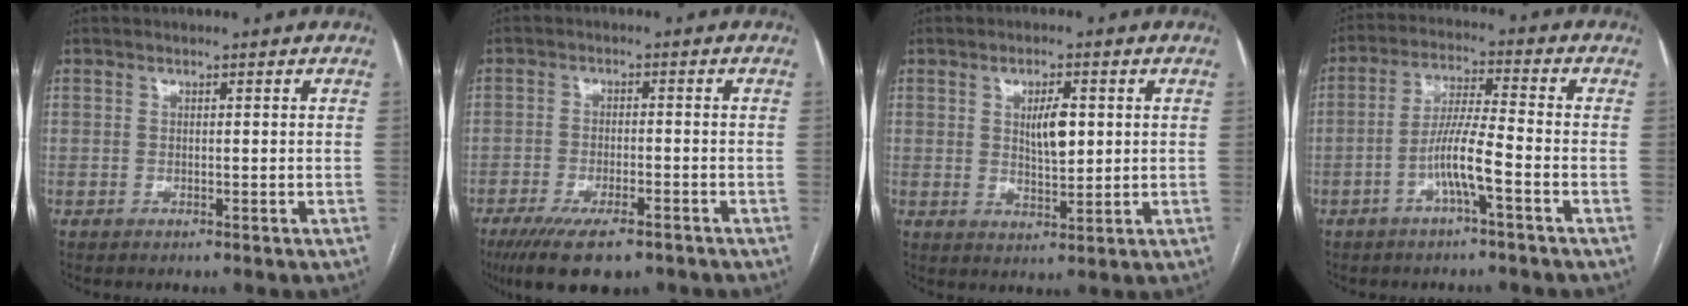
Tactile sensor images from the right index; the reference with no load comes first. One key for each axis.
{"total": 10.0, "fx": -7.0, "fy": 3.0, "fz": 6.6, "tx": -0.105, "ty": -0.015, "tz": -0.110}
{"total": 5.0, "fx": 1.1, "fy": 1.7, "fz": 4.6, "tx": -0.075, "ty": -0.001, "tz": 0.021}
{"total": 7.0, "fx": -2.9, "fy": 0.1, "fz": 6.4, "tx": -0.127, "ty": 0.011, "tz": -0.055}